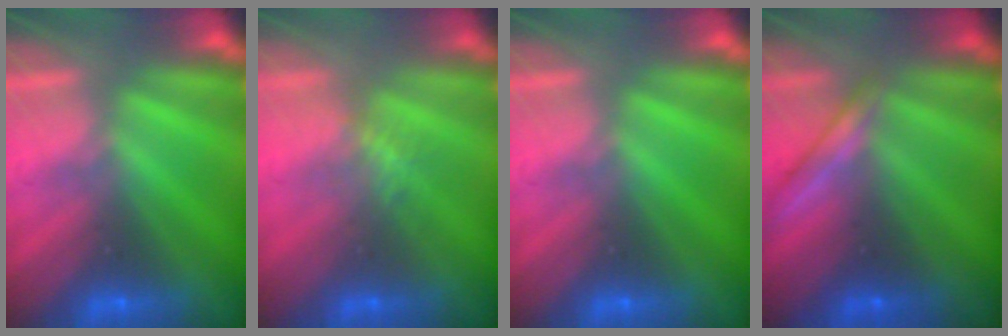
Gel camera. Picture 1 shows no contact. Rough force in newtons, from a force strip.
{"total": 2.1}
{"total": 0.0}
{"total": 1.9}